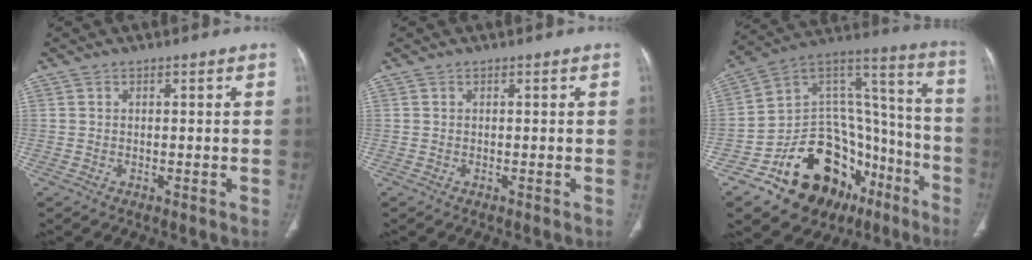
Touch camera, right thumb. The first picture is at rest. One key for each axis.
{"total": 0.0}
{"total": 28.7, "fx": -14.8, "fy": 18.4, "fz": 16.3, "tx": -0.183, "ty": 0.129, "tz": -0.218}